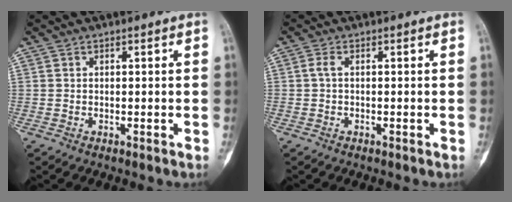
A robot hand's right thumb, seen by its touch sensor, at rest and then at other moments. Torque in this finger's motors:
{"motor_torque": [-0.06, 0.25, 0.22, -0.21, 0.12]}